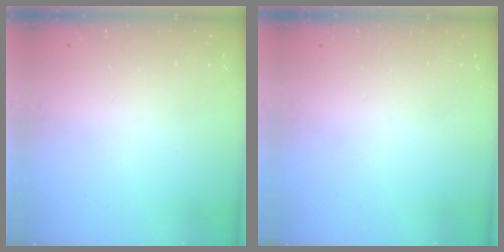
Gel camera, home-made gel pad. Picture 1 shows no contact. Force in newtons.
{"total": 0.0}